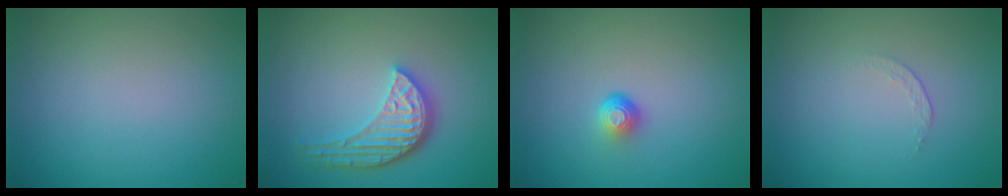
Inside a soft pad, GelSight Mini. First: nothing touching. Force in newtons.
{"total": 4.7, "press": 3.7, "slide": 3.0}
{"total": 1.8, "press": 1.1, "slide": 1.4}
{"total": 0.7, "press": 0.4, "slide": 0.6}